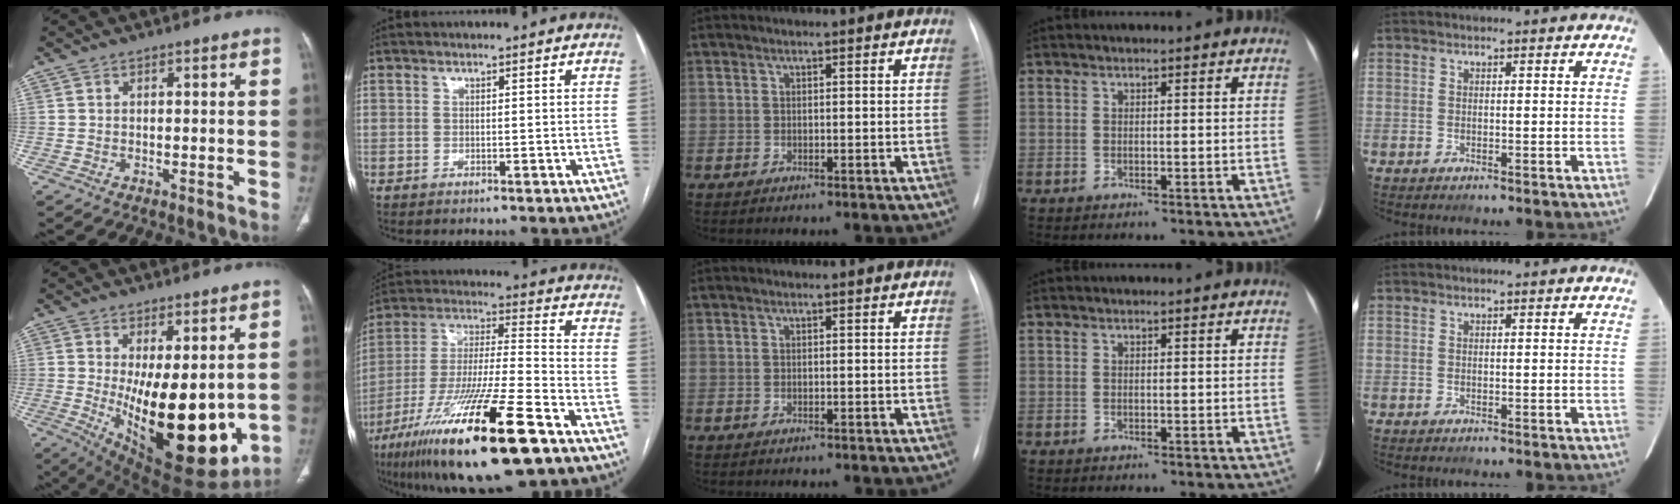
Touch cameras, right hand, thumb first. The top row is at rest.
{"thumb": {"total": 21.4, "force": [-1.4, 9.0, 19.4], "torque": [-0.272, -0.045, 0.012]}, "index": {"total": 24.1, "force": [-13.8, 2.4, 19.7], "torque": [-0.358, -0.047, -0.241]}}